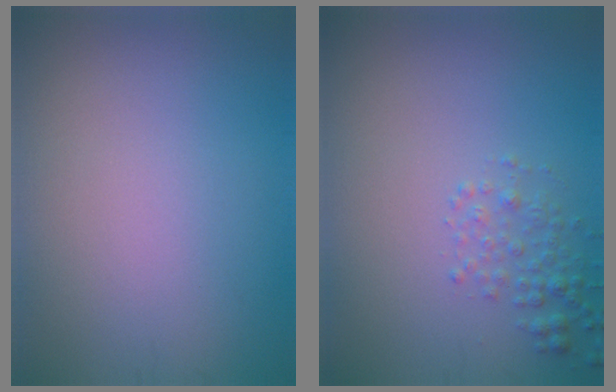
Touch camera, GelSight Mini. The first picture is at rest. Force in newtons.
{"total": 1.9, "press": 1.9, "slide": 0.1}